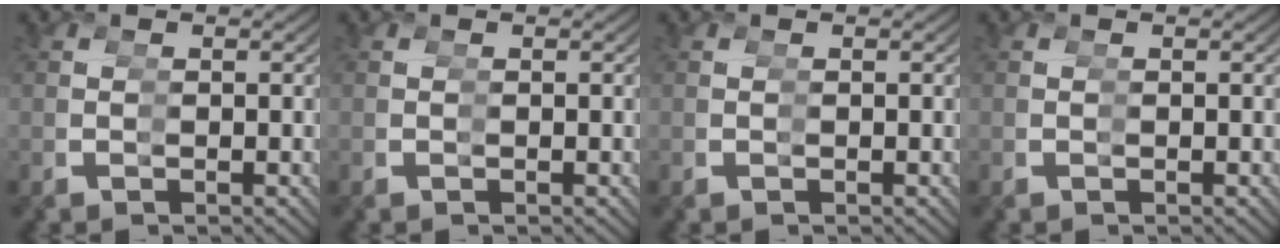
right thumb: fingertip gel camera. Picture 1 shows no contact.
{"total": 0.0}
{"total": 0.0}
{"total": 0.0}